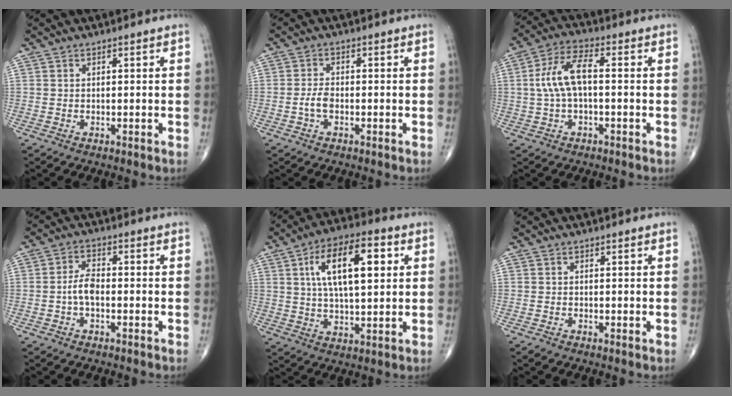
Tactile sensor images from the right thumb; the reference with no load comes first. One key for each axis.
{"total": 2.6, "fx": -0.9, "fy": 1.4, "fz": 2.1, "tx": -0.045, "ty": 0.010, "tz": -0.019}
{"total": 8.8, "fx": 0.1, "fy": 3.8, "fz": 7.9, "tx": -0.173, "ty": 0.030, "tz": -0.001}
{"total": 4.0, "fx": -0.9, "fy": 2.0, "fz": 3.3, "tx": -0.062, "ty": 0.015, "tz": -0.022}
{"total": 15.5, "fx": 4.3, "fy": 6.5, "fz": 13.4, "tx": -0.215, "ty": 0.004, "tz": 0.070}
{"total": 0.8, "fx": -0.4, "fy": 0.3, "fz": 0.6, "tx": -0.015, "ty": -0.004, "tz": -0.012}